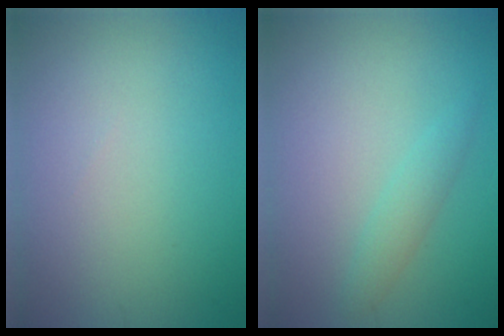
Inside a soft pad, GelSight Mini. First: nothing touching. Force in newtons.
{"total": 1.7, "press": 1.6, "slide": 0.0}